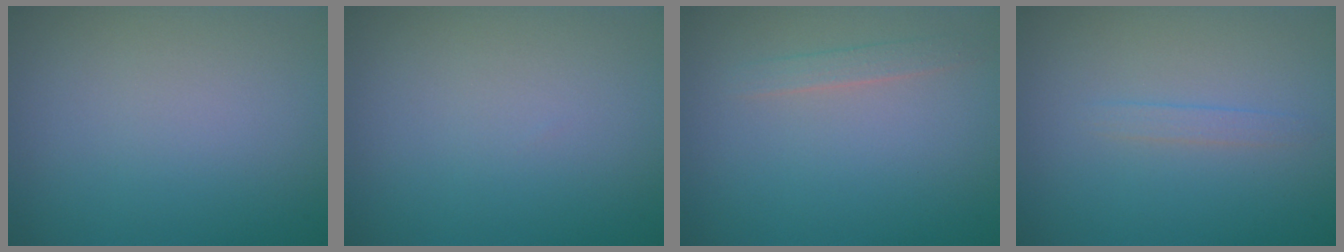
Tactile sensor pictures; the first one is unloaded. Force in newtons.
{"total": 0.0}
{"total": 1.1, "press": 1.1, "slide": 0.1}
{"total": 0.9, "press": 0.9, "slide": 0.0}